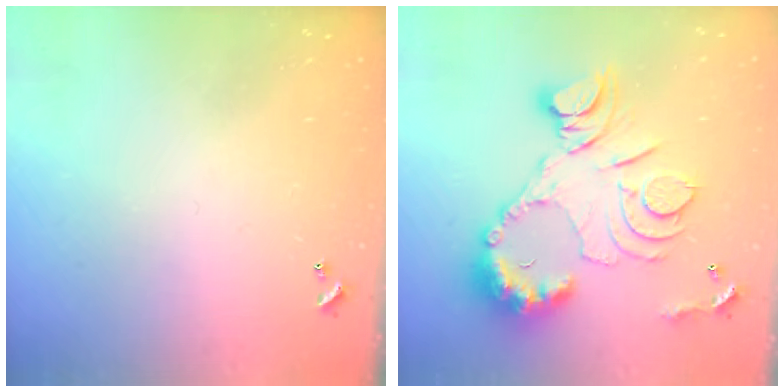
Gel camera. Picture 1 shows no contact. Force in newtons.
{"total": 18.2, "press": 18.1, "slide": 2.2}